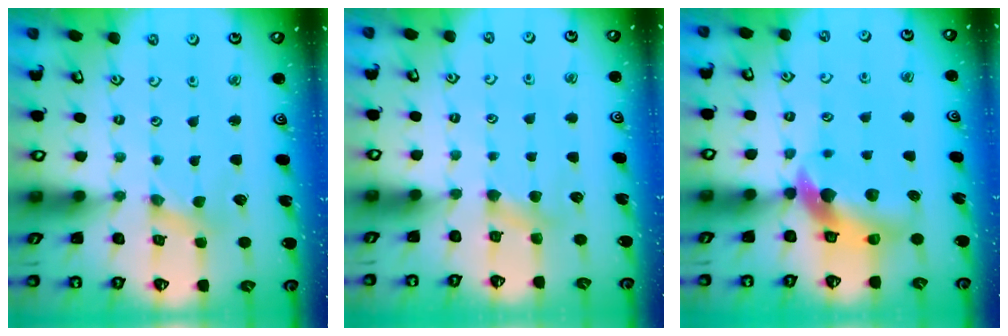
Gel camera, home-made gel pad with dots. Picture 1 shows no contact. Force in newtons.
{"total": 3.8, "press": 3.7, "slide": 0.6}
{"total": 10.0, "press": 9.9, "slide": 1.6}